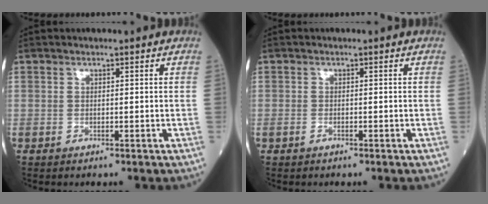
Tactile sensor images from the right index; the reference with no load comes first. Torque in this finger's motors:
{"motor_torque": [-0.04, -0.03, -0.03, -0.01]}